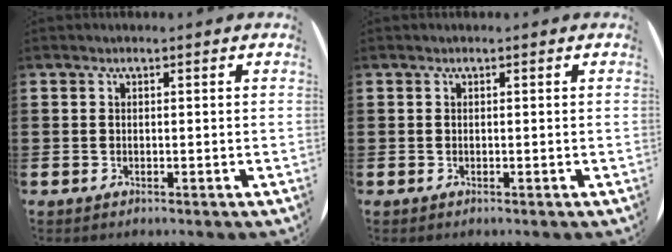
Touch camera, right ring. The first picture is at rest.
{"total": 0.0}